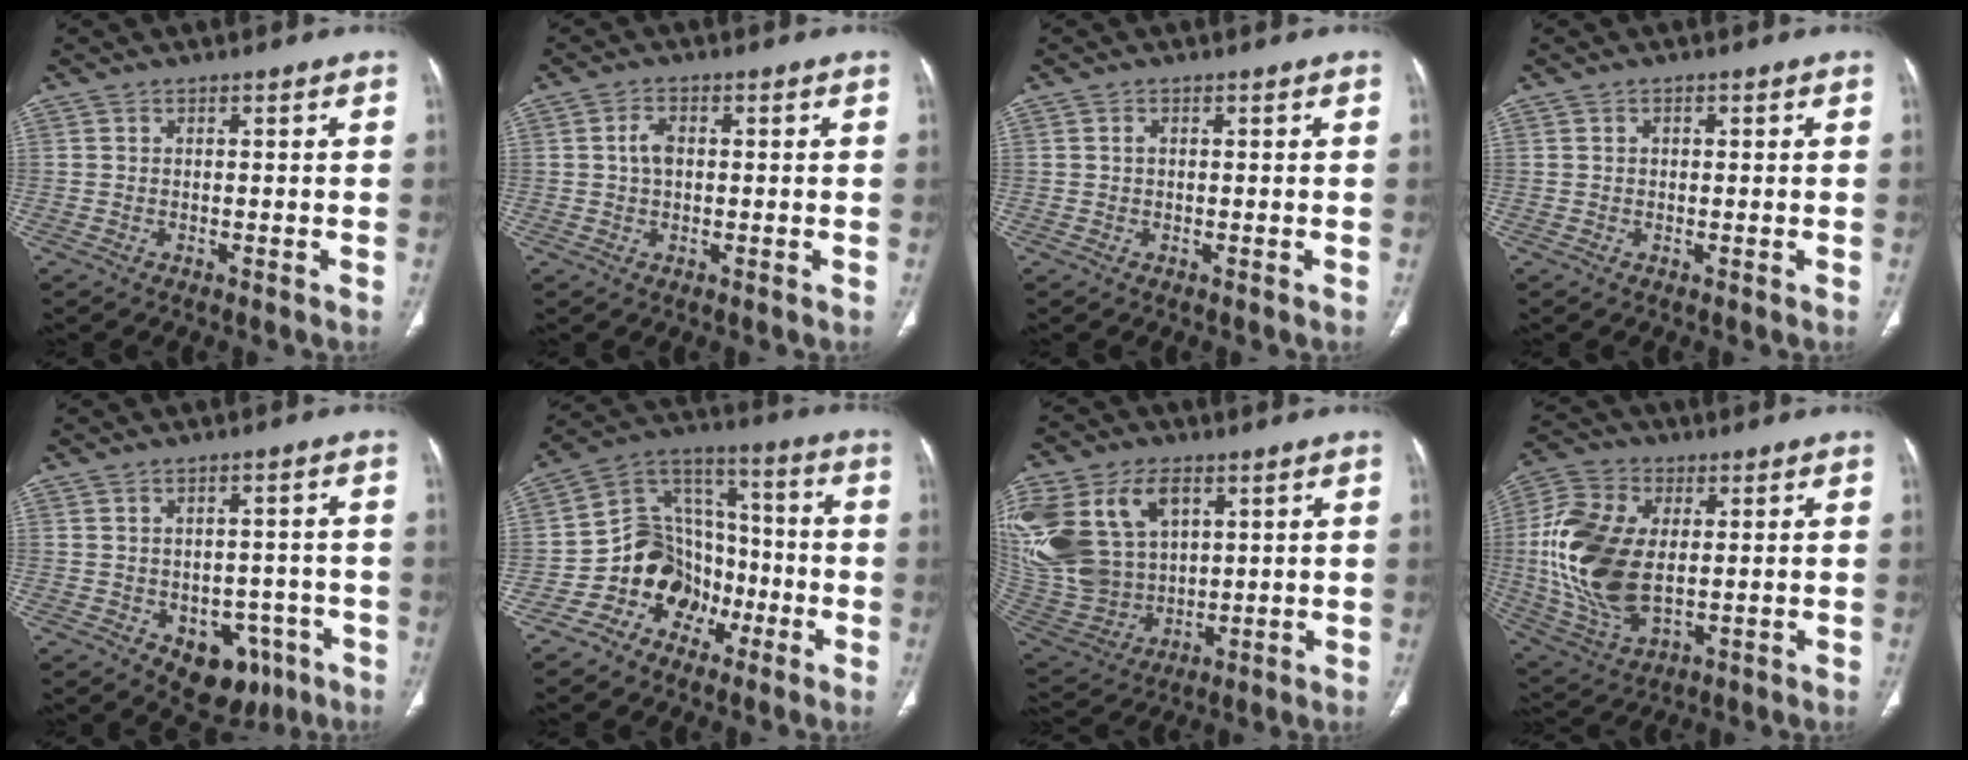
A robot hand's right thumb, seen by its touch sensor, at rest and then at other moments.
{"total": 3.0, "force": [0.3, 2.0, 2.3], "torque": [-0.045, 0.006, 0.002]}
{"total": 0.7, "force": [0.1, 0.5, 0.5], "torque": [-0.007, 0.001, 0.000]}
{"total": 0.7, "force": [0.2, 0.5, 0.4], "torque": [-0.004, 0.000, 0.001]}
{"total": 9.7, "force": [-4.2, 6.7, 5.6], "torque": [-0.035, 0.024, -0.042]}
{"total": 14.6, "force": [-6.0, 11.7, 6.3], "torque": [-0.052, 0.087, -0.111]}
{"total": 26.5, "force": [9.1, 18.3, 16.9], "torque": [-0.396, 0.018, 0.196]}
{"total": 20.4, "force": [1.1, 13.1, 15.6], "torque": [-0.308, -0.007, 0.030]}